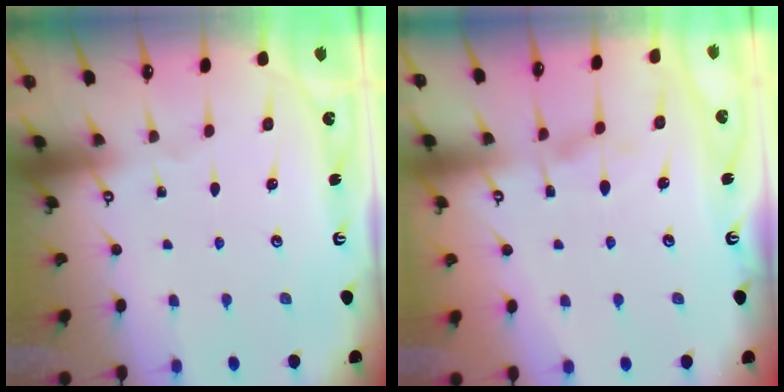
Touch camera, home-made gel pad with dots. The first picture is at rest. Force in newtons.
{"total": 1.7, "press": 1.2, "slide": 1.2}